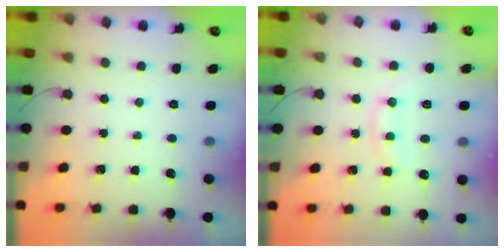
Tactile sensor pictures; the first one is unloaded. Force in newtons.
{"total": 8.1, "press": 8.0, "slide": 1.1}